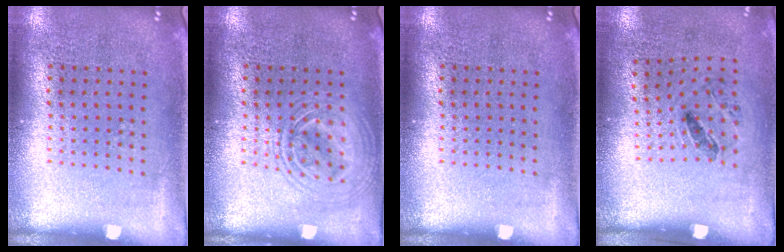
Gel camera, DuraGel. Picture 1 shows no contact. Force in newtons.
{"total": 1.7, "press": 1.7, "slide": 0.3}
{"total": 0.0}
{"total": 1.3, "press": 0.7, "slide": 1.1}